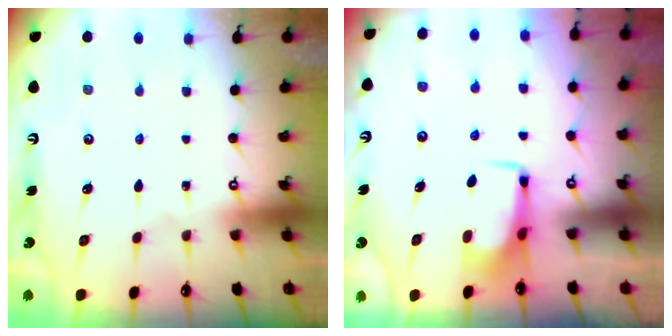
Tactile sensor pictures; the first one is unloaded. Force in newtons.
{"total": 2.9, "press": 2.9, "slide": 0.4}